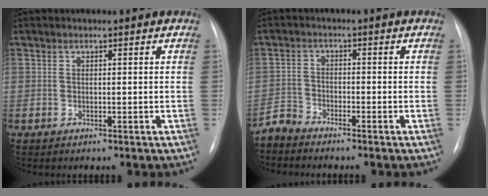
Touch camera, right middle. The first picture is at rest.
{"total": 2.8, "force": [-2.7, 0.4, -0.4], "torque": [0.011, -0.010, -0.057]}